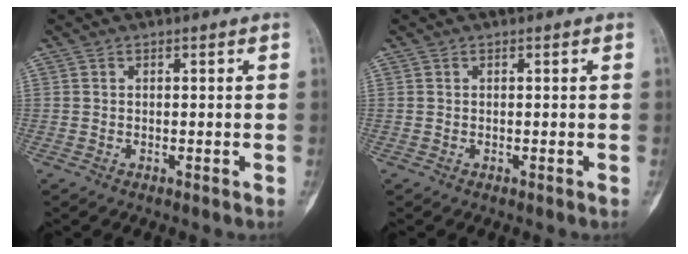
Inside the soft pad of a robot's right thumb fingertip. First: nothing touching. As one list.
[{"total": 0.0}]